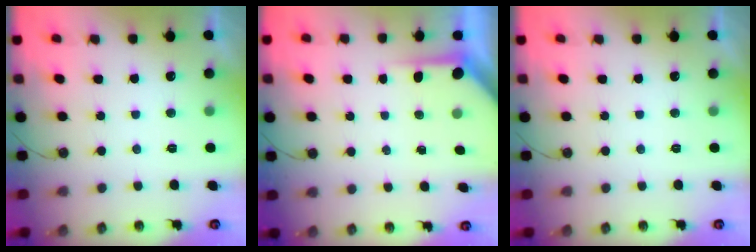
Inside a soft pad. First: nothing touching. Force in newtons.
{"total": 3.7, "press": 3.6, "slide": 0.4}
{"total": 0.0}